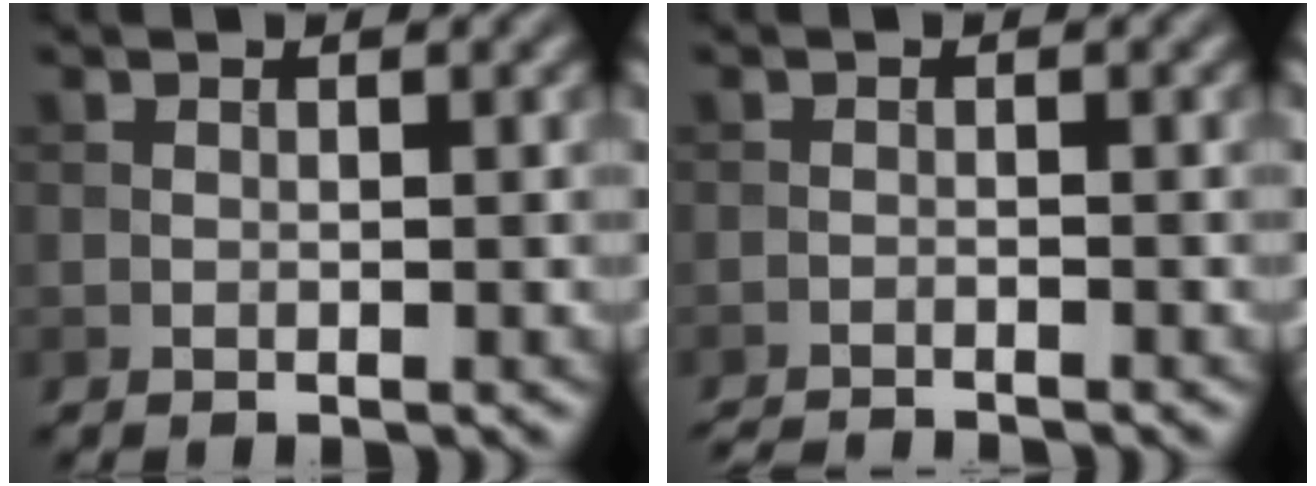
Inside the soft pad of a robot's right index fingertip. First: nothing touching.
{"total": 2.8, "force": [-2.7, 0.2, 0.7], "torque": [-0.016, -0.011, -0.047]}